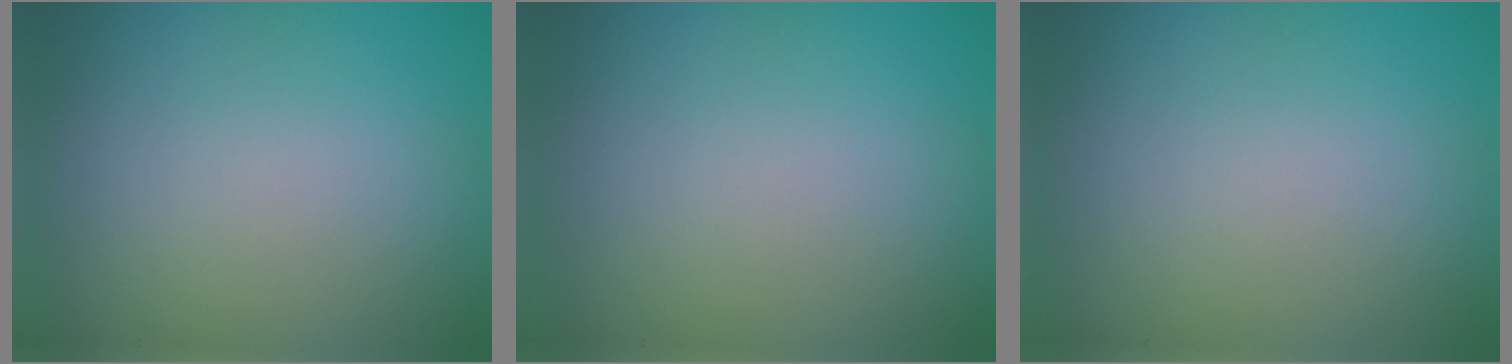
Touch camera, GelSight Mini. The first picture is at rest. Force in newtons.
{"total": 0.0}
{"total": 0.0}